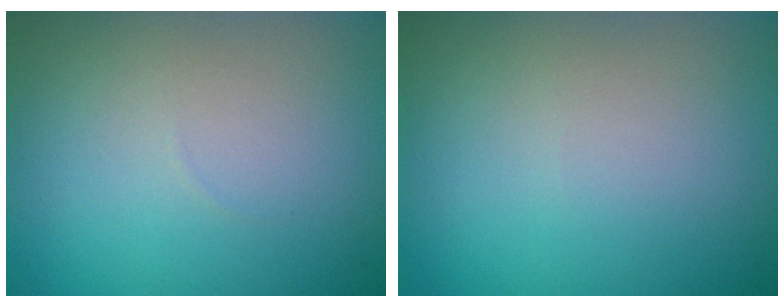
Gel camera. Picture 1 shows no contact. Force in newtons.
{"total": 0.0}